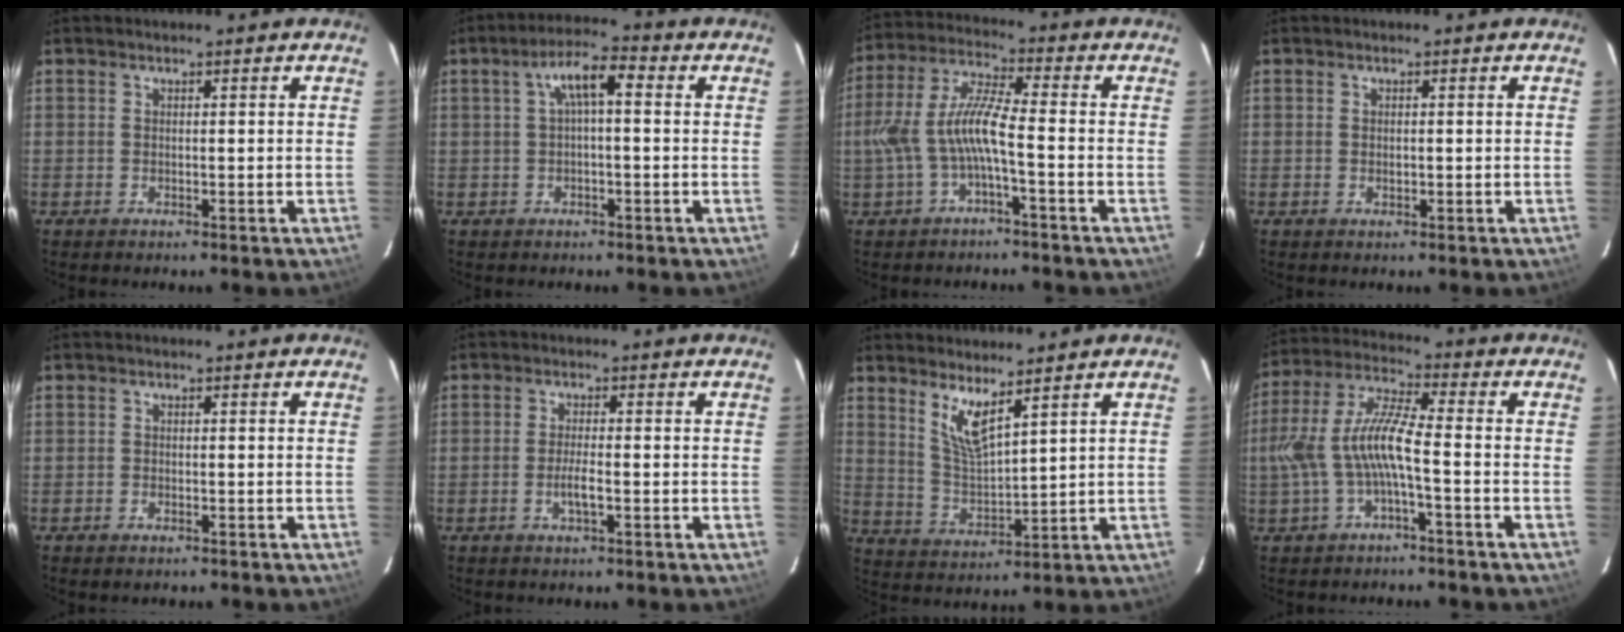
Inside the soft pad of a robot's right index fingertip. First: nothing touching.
{"total": 5.7, "force": [0.7, 1.8, 5.4], "torque": [-0.102, 0.021, 0.016]}
{"total": 8.7, "force": [-2.6, 1.2, 8.2], "torque": [-0.188, 0.011, -0.042]}
{"total": 0.8, "force": [0.0, 0.5, 0.6], "torque": [-0.010, 0.002, 0.001]}
{"total": 1.0, "force": [-0.7, 0.6, 0.4], "torque": [-0.006, -0.001, -0.011]}
{"total": 2.9, "force": [-1.1, 0.2, 2.7], "torque": [-0.053, -0.003, -0.020]}
{"total": 6.6, "force": [4.7, 1.2, 4.5], "torque": [-0.089, -0.012, 0.100]}
{"total": 9.6, "force": [-2.4, 1.6, 9.1], "torque": [-0.202, 0.010, -0.039]}